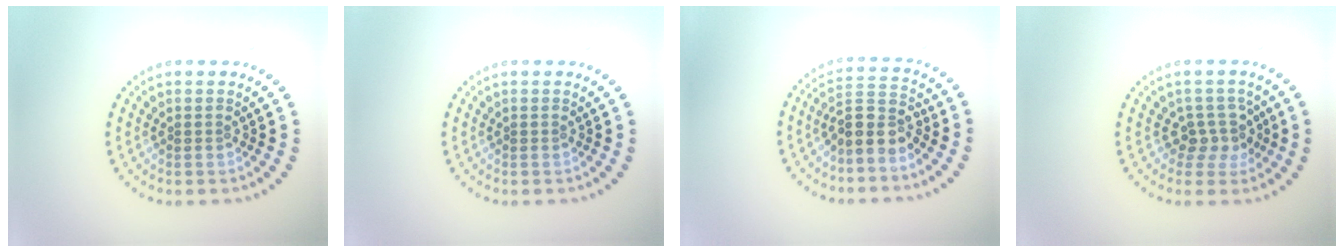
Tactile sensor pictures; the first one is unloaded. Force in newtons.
{"total": 0.0}
{"total": 3.7, "press": 3.3, "slide": 1.7}
{"total": 2.7, "press": 2.1, "slide": 1.6}